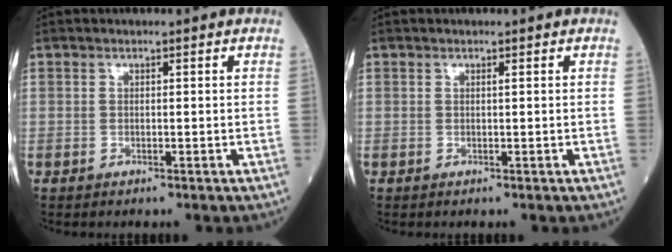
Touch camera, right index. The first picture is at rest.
{"total": 0.0}